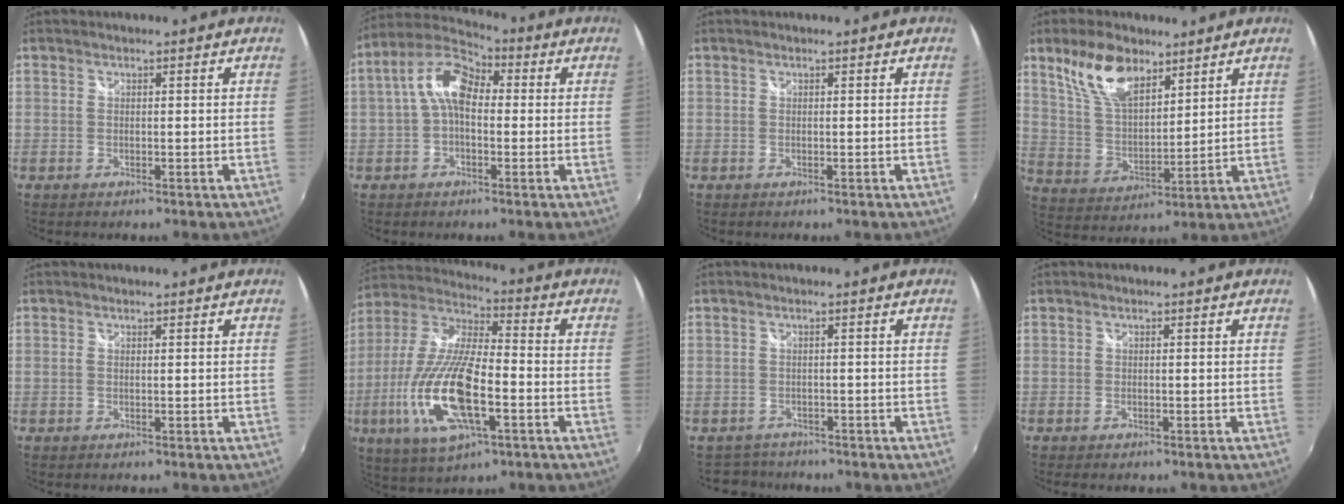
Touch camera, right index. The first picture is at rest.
{"total": 9.6, "force": [0.6, 5.6, 7.7], "torque": [-0.154, 0.032, 0.004]}
{"total": 0.0}
{"total": 12.2, "force": [7.8, 5.7, 7.4], "torque": [-0.142, 0.017, 0.158]}
{"total": 0.0}
{"total": 19.8, "force": [-6.4, 6.3, 17.7], "torque": [-0.368, -0.024, -0.122]}
{"total": 3.6, "force": [-3.1, 1.9, -0.1], "torque": [-0.012, 0.001, -0.052]}
{"total": 1.2, "force": [-1.0, 0.6, 0.5], "torque": [-0.012, -0.004, -0.018]}